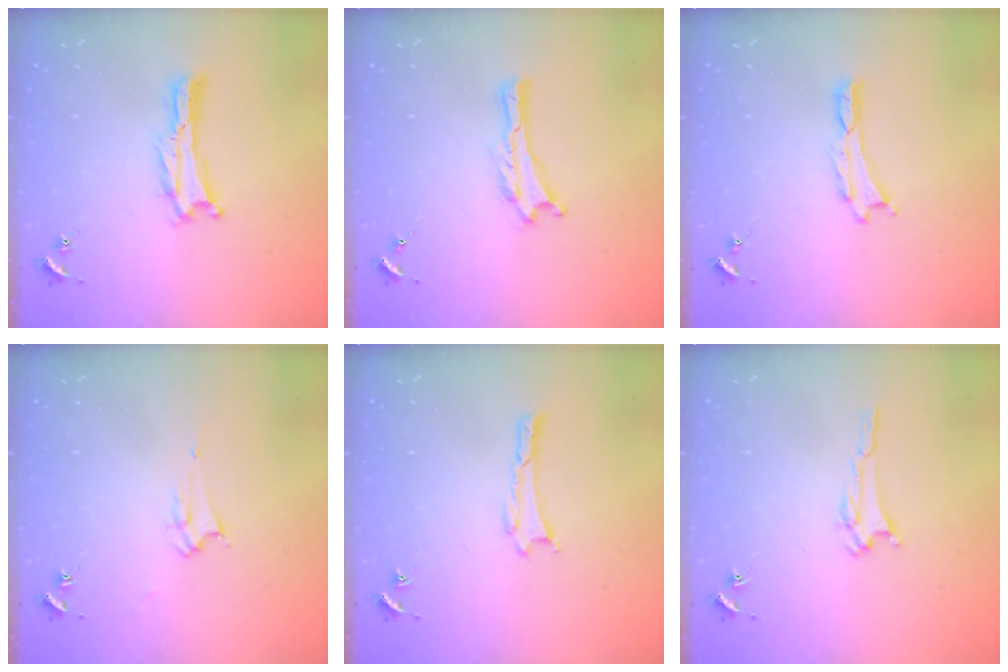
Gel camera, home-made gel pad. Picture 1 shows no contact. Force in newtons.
{"total": 0.0}
{"total": 0.0}
{"total": 2.1, "press": 2.1, "slide": 0.2}
{"total": 0.0}
{"total": 1.5, "press": 1.5, "slide": 0.2}